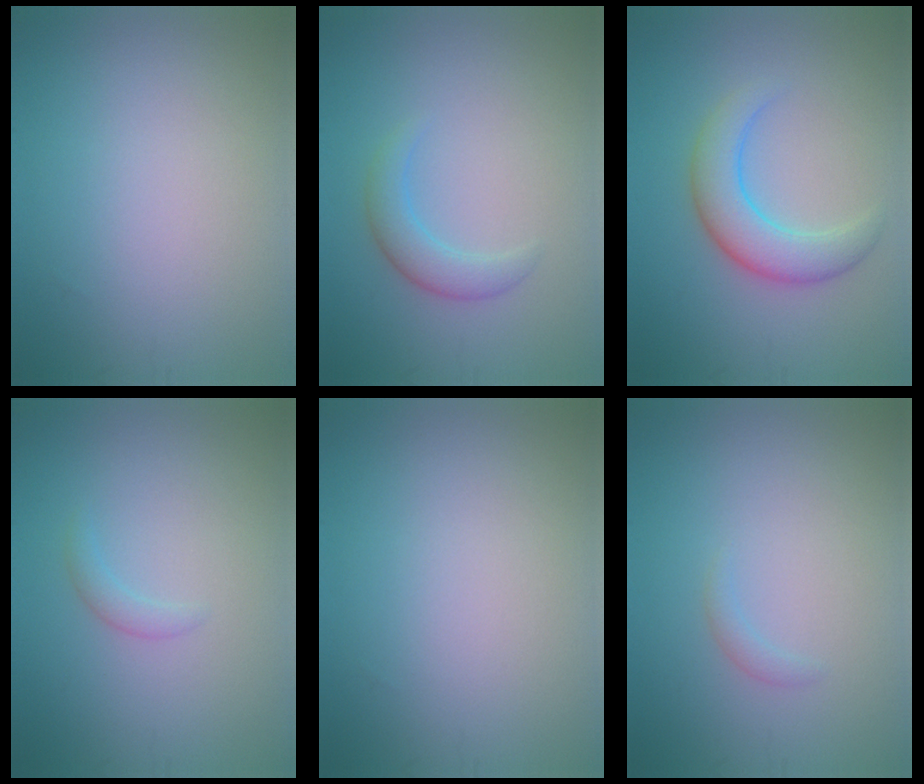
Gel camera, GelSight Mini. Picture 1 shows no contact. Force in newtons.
{"total": 2.5, "press": 2.4, "slide": 0.2}
{"total": 4.5, "press": 4.5, "slide": 0.1}
{"total": 1.0, "press": 1.0, "slide": 0.1}
{"total": 0.0}
{"total": 0.8, "press": 0.8, "slide": 0.1}